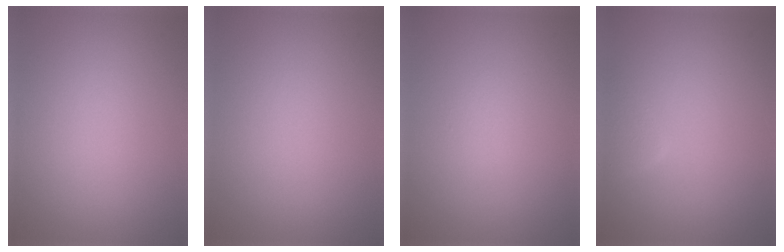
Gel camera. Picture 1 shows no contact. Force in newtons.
{"total": 0.0}
{"total": 0.5, "press": 0.5, "slide": 0.1}
{"total": 1.3, "press": 1.3, "slide": 0.1}